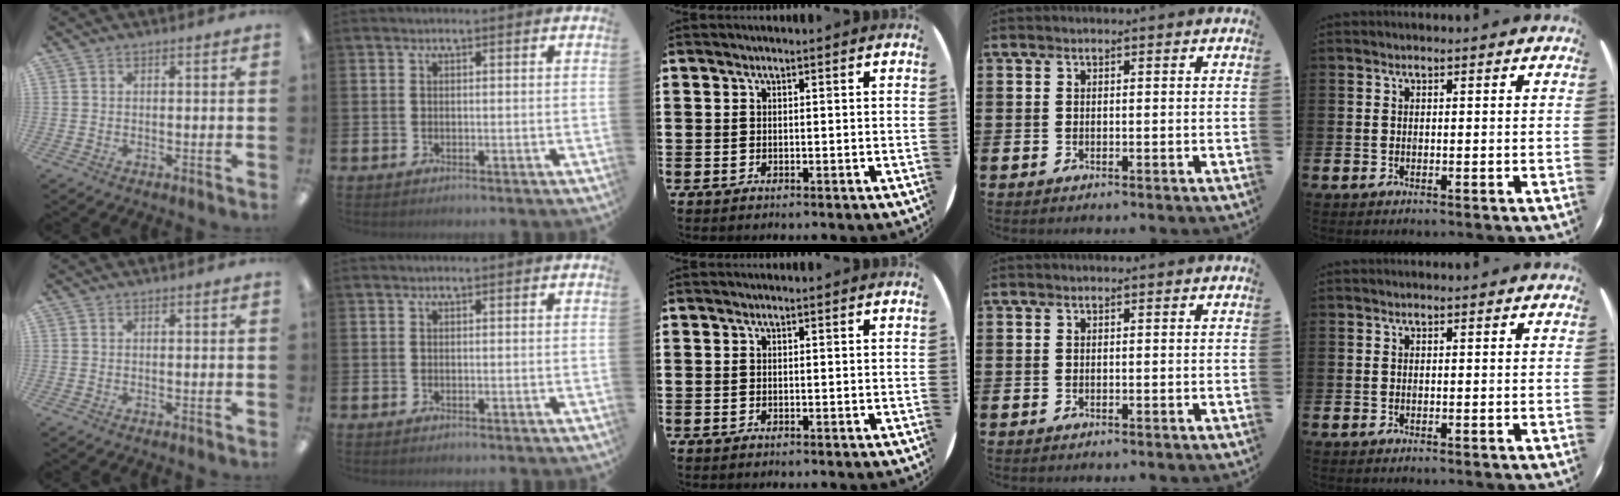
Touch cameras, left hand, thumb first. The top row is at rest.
{}